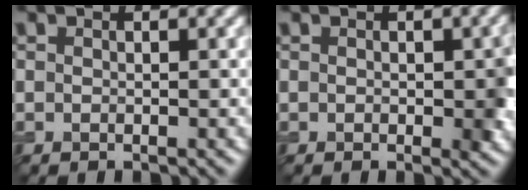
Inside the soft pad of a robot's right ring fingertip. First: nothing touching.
{"total": 2.4, "force": [-0.2, 1.1, 2.1], "torque": [-0.023, -0.002, -0.001]}